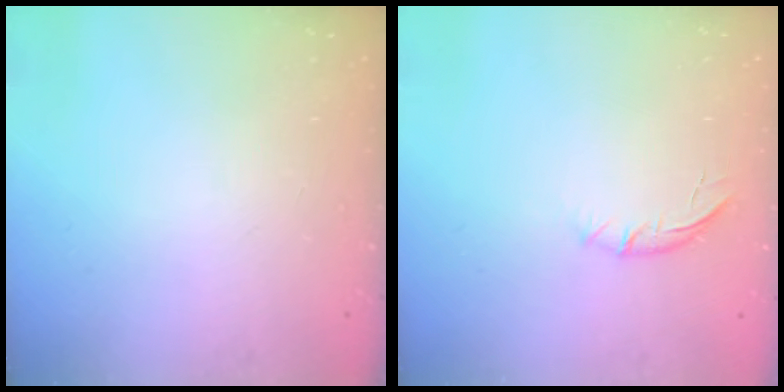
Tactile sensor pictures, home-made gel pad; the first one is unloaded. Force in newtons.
{"total": 6.5, "press": 6.4, "slide": 1.4}